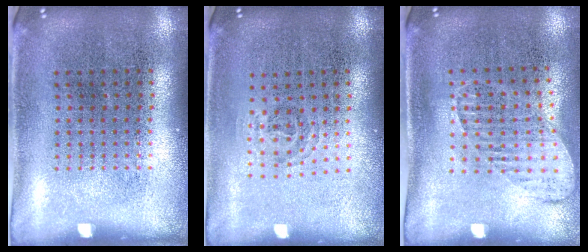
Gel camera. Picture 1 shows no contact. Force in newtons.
{"total": 0.9, "press": 0.6, "slide": 0.7}
{"total": 1.4, "press": 1.1, "slide": 0.8}